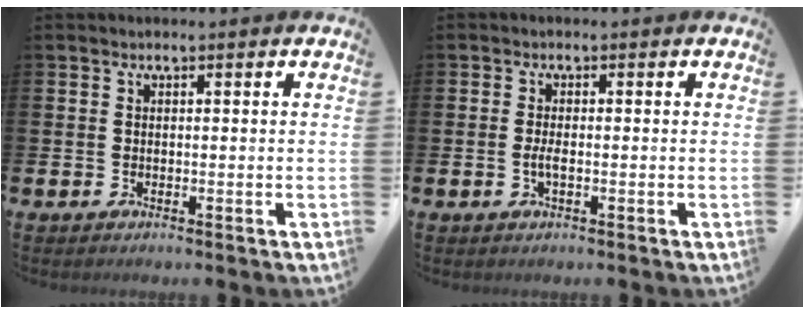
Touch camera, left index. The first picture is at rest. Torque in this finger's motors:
{"motor_torque": [0.29, 0.22, 0.04, 0.08]}